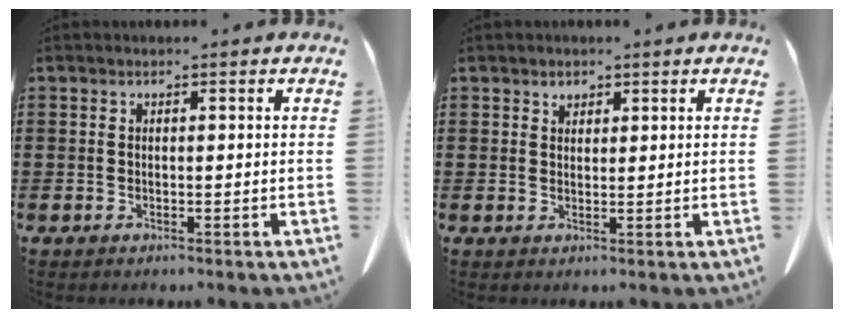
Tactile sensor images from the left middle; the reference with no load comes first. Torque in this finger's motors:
{"motor_torque": [0.18, 0.15, 0.00, 0.01]}